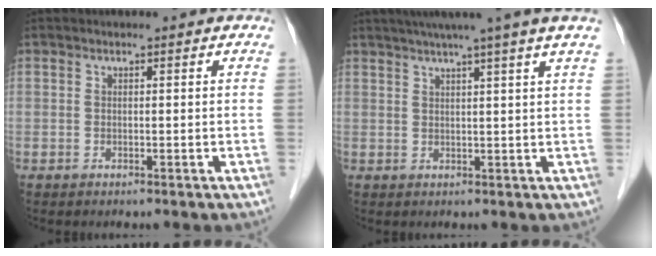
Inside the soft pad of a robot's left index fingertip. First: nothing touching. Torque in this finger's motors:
{"motor_torque": [1.05, -1.09, 0.60, 0.14]}